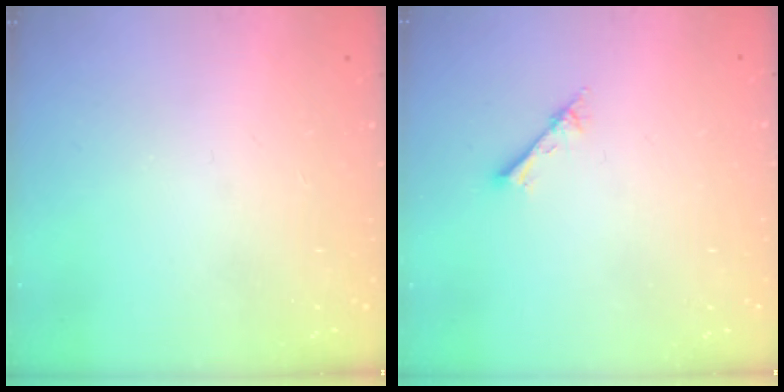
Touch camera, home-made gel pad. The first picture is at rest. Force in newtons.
{"total": 2.4, "press": 2.4, "slide": 0.3}